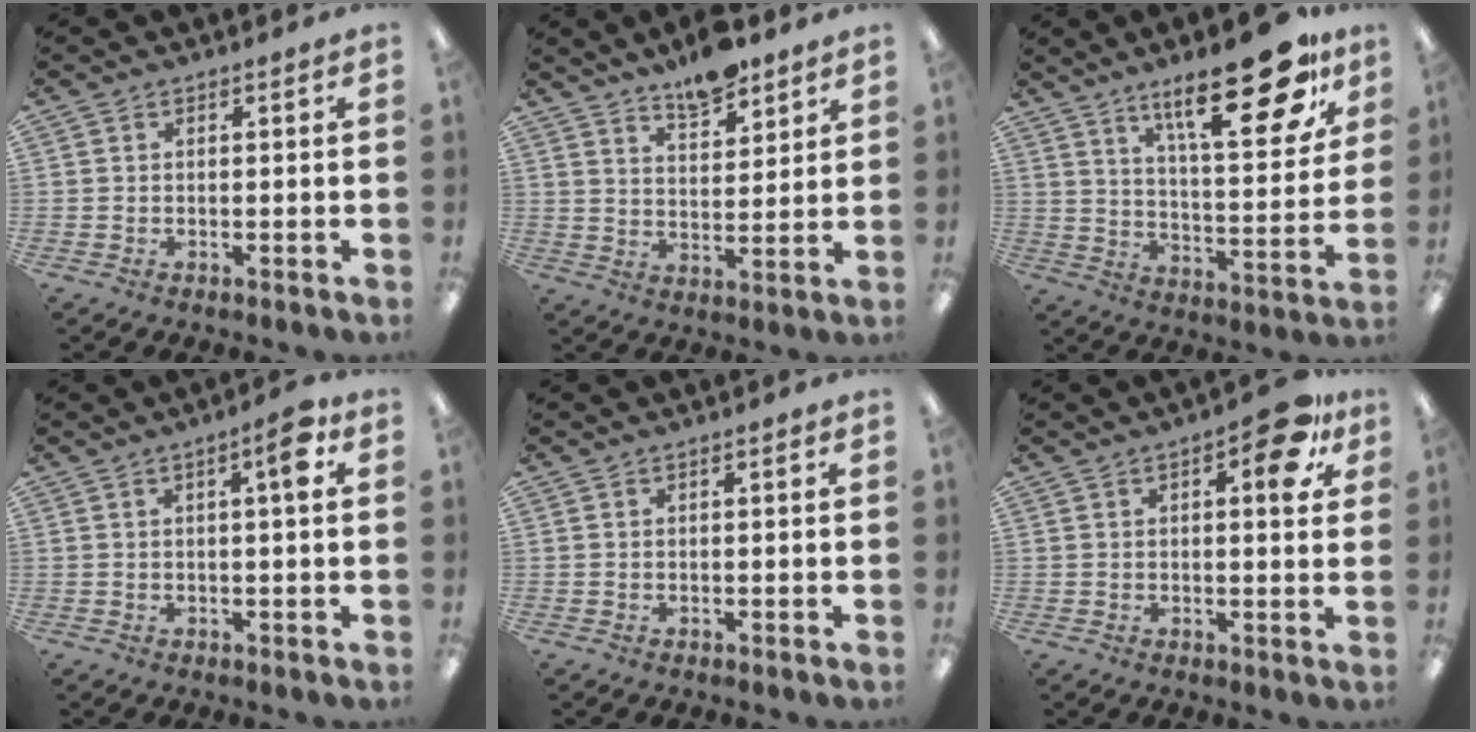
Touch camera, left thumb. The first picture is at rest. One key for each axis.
{"total": 8.5, "fx": 7.1, "fy": 3.0, "fz": 3.6, "tx": -0.048, "ty": -0.044, "tz": 0.125}
{"total": 23.9, "fx": 14.5, "fy": 7.9, "fz": 17.2, "tx": -0.245, "ty": -0.080, "tz": 0.226}
{"total": 5.5, "fx": 2.2, "fy": 1.0, "fz": 4.9, "tx": -0.068, "ty": -0.004, "tz": 0.028}
{"total": 0.6, "fx": 0.3, "fy": 0.0, "fz": 0.5, "tx": -0.009, "ty": 0.002, "tz": 0.004}
{"total": 9.5, "fx": 4.3, "fy": 3.7, "fz": 7.7, "tx": -0.096, "ty": -0.012, "tz": 0.065}